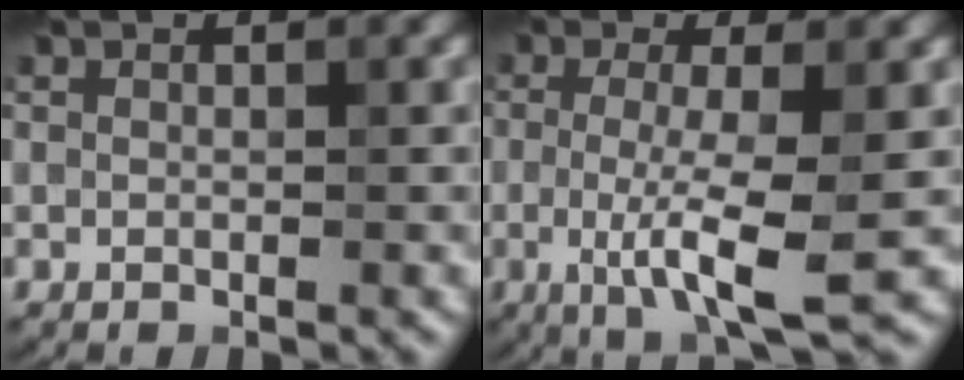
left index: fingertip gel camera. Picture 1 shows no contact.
{"total": 6.3, "force": [-0.9, 1.3, 6.1], "torque": [-0.112, -0.017, -0.017]}